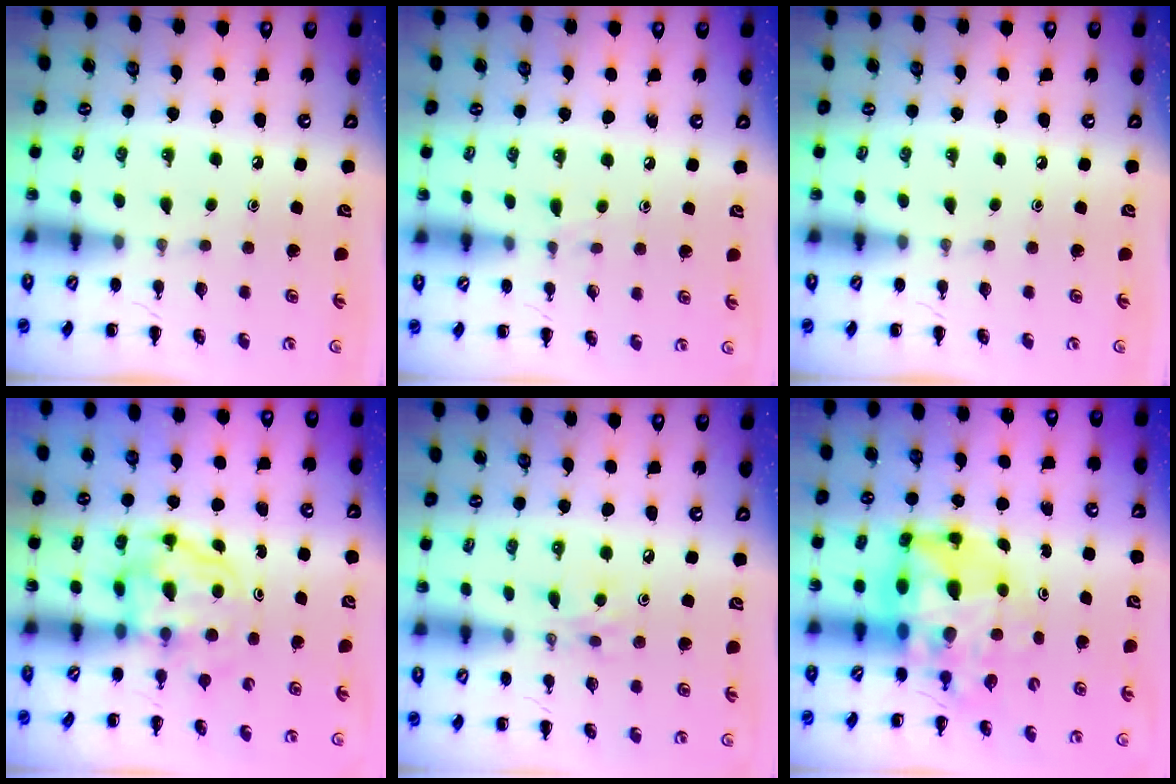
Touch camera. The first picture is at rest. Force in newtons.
{"total": 5.4, "press": 4.9, "slide": 2.1}
{"total": 0.0}
{"total": 3.9, "press": 3.9, "slide": 0.2}
{"total": 3.7, "press": 3.6, "slide": 0.8}
{"total": 9.2, "press": 8.7, "slide": 2.7}